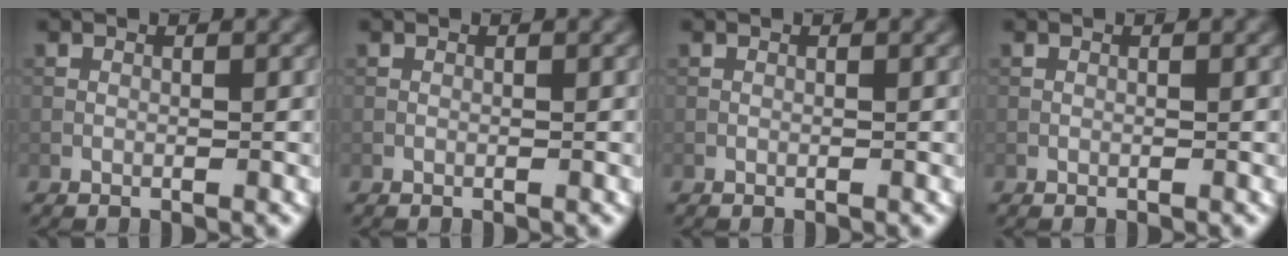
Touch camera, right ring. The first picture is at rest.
{"total": 0.0}
{"total": 0.0}
{"total": 0.0}